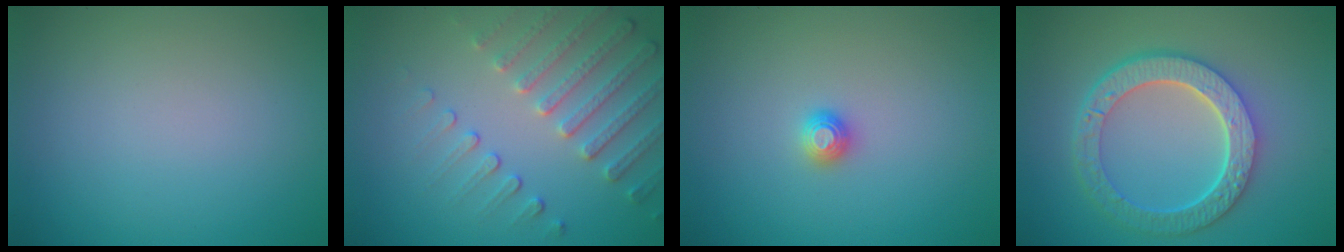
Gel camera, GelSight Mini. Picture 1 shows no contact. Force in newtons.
{"total": 4.7, "press": 3.6, "slide": 2.9}
{"total": 1.2, "press": 1.1, "slide": 0.3}
{"total": 6.5, "press": 5.0, "slide": 4.1}